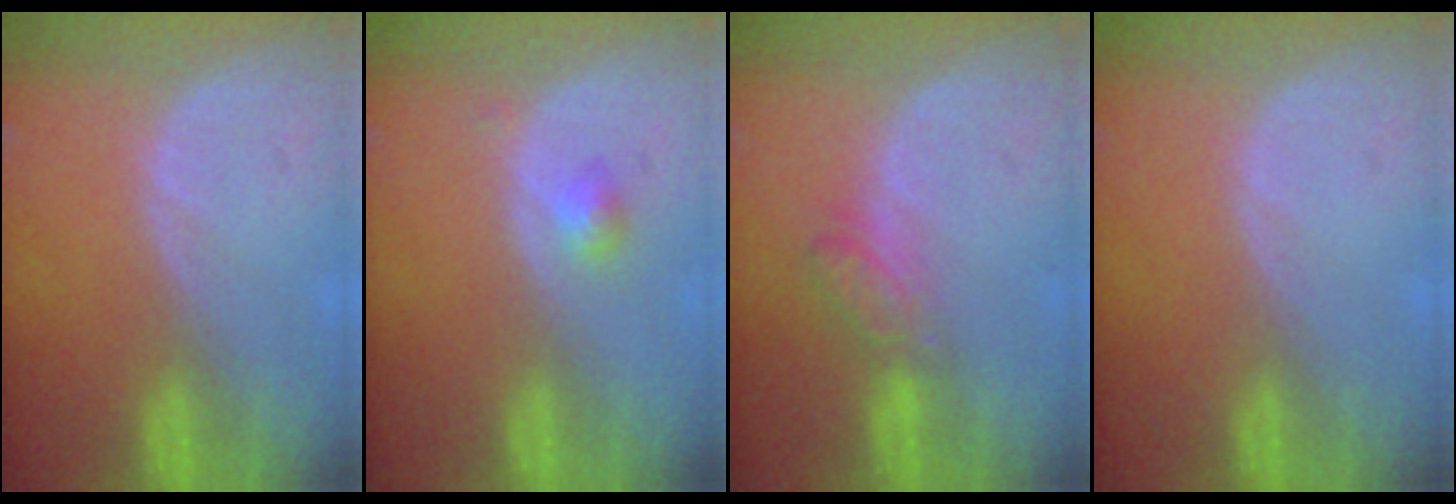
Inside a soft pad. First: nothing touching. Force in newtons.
{"total": 2.0, "press": 1.8, "slide": 0.8}
{"total": 4.5, "press": 4.1, "slide": 1.9}
{"total": 0.0}